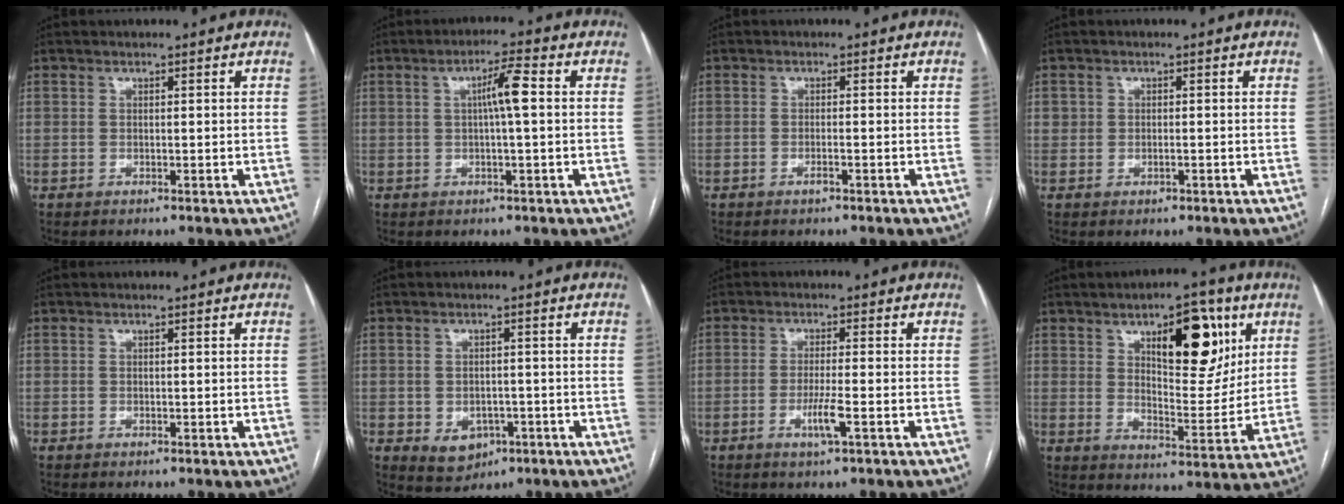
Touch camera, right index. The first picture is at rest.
{"total": 5.0, "force": [0.7, 0.5, 4.9], "torque": [-0.083, 0.014, 0.009]}
{"total": 0.7, "force": [-0.4, 0.0, 0.6], "torque": [-0.015, -0.001, -0.007]}
{"total": 1.5, "force": [0.0, 1.4, 0.5], "torque": [-0.011, 0.004, 0.005]}
{"total": 0.0}
{"total": 5.2, "force": [-1.9, 4.1, 2.6], "torque": [-0.034, 0.004, -0.013]}
{"total": 3.9, "force": [-1.5, -0.1, 3.6], "torque": [-0.072, -0.008, -0.028]}
{"total": 13.9, "force": [6.3, 5.2, 11.2], "torque": [-0.154, 0.002, 0.100]}